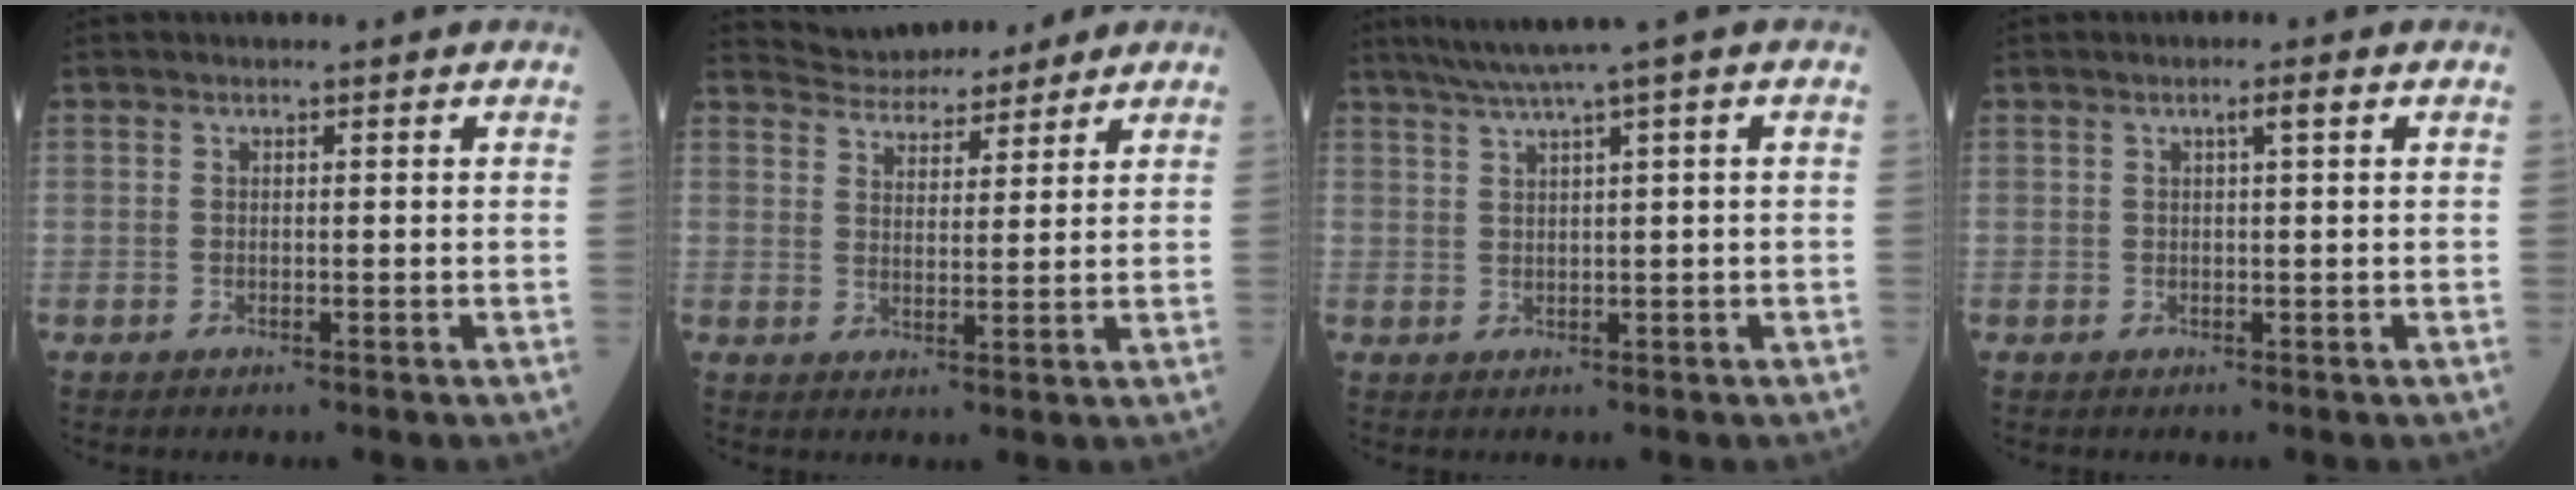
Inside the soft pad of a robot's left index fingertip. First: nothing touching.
{"total": 9.1, "force": [8.5, 2.8, 1.9], "torque": [-0.031, 0.022, 0.129]}
{"total": 5.0, "force": [3.3, -1.3, 3.5], "torque": [-0.065, 0.018, 0.062]}
{"total": 1.4, "force": [0.6, -0.1, 1.2], "torque": [-0.020, 0.001, 0.009]}